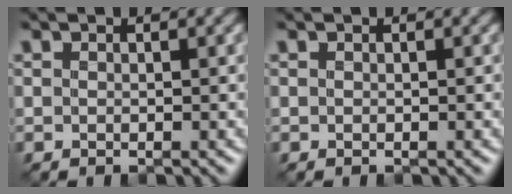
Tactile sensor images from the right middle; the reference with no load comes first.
{"total": 0.0}